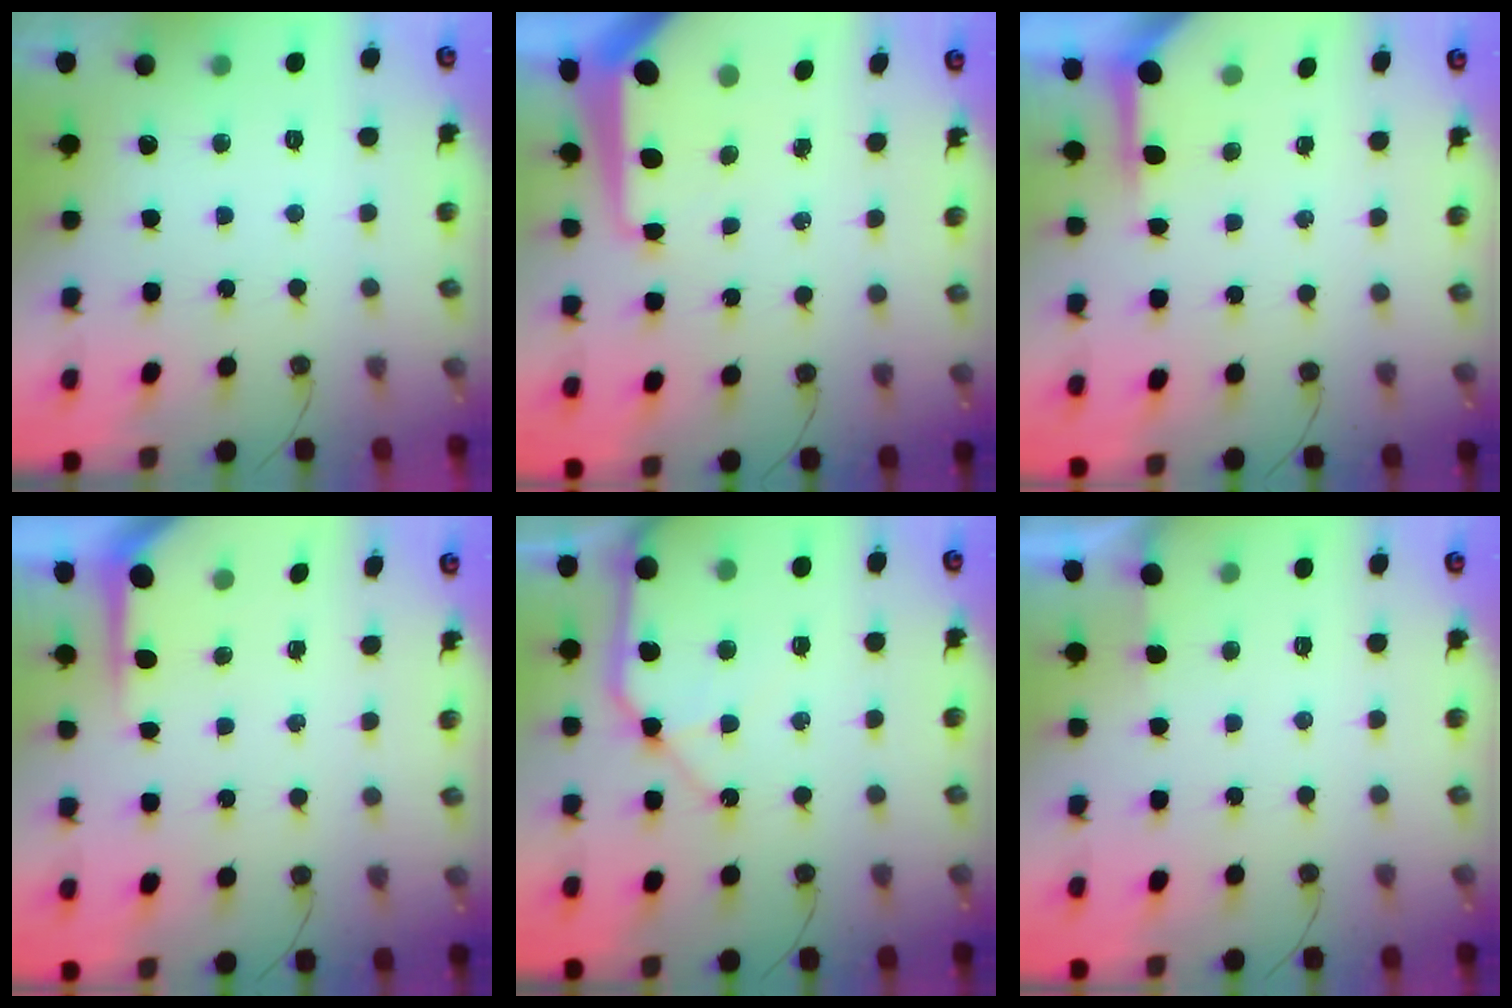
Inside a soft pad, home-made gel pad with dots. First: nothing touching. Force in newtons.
{"total": 13.1, "press": 13.1, "slide": 1.2}
{"total": 3.9, "press": 3.9, "slide": 0.3}
{"total": 3.6, "press": 3.6, "slide": 0.4}
{"total": 12.9, "press": 12.8, "slide": 2.0}
{"total": 1.3, "press": 1.2, "slide": 0.2}